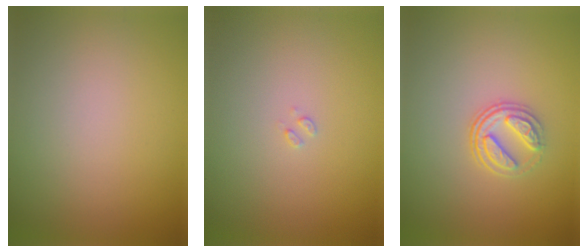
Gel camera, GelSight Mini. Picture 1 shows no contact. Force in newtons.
{"total": 0.6, "press": 0.6, "slide": 0.2}
{"total": 2.5, "press": 1.9, "slide": 1.6}